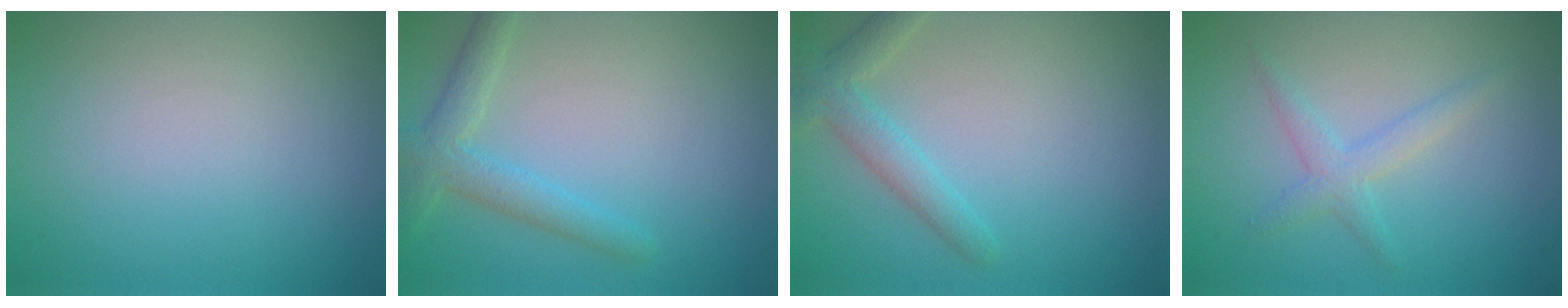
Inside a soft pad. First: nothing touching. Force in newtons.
{"total": 2.9, "press": 2.9, "slide": 0.2}
{"total": 2.8, "press": 2.8, "slide": 0.0}
{"total": 2.0, "press": 2.0, "slide": 0.1}